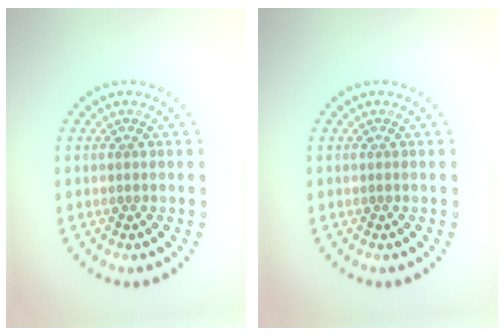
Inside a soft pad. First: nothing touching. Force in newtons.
{"total": 0.0}